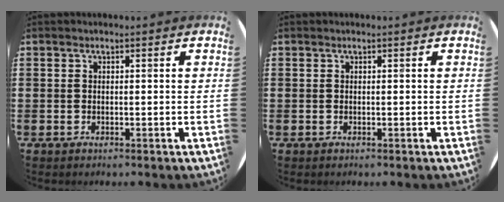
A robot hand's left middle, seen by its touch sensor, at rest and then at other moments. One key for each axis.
{"total": 0.0}